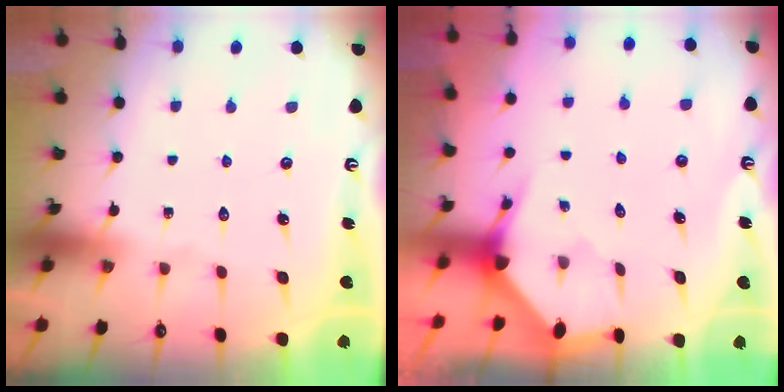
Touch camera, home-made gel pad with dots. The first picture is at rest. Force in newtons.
{"total": 3.0, "press": 3.0, "slide": 0.3}